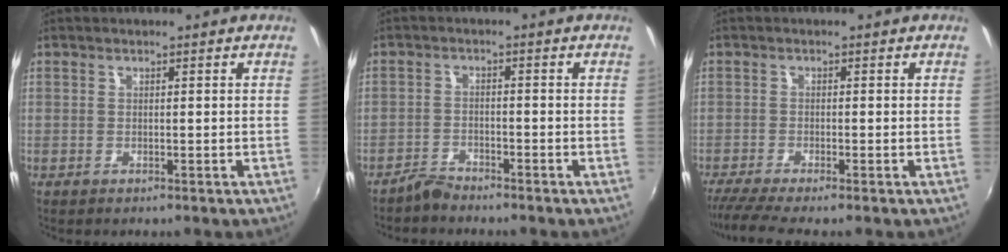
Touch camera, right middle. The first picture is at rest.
{"total": 3.0, "force": [-2.9, 0.6, 0.5], "torque": [-0.018, 0.000, -0.055]}
{"total": 5.7, "force": [-4.7, -0.5, 3.2], "torque": [-0.078, -0.025, -0.086]}